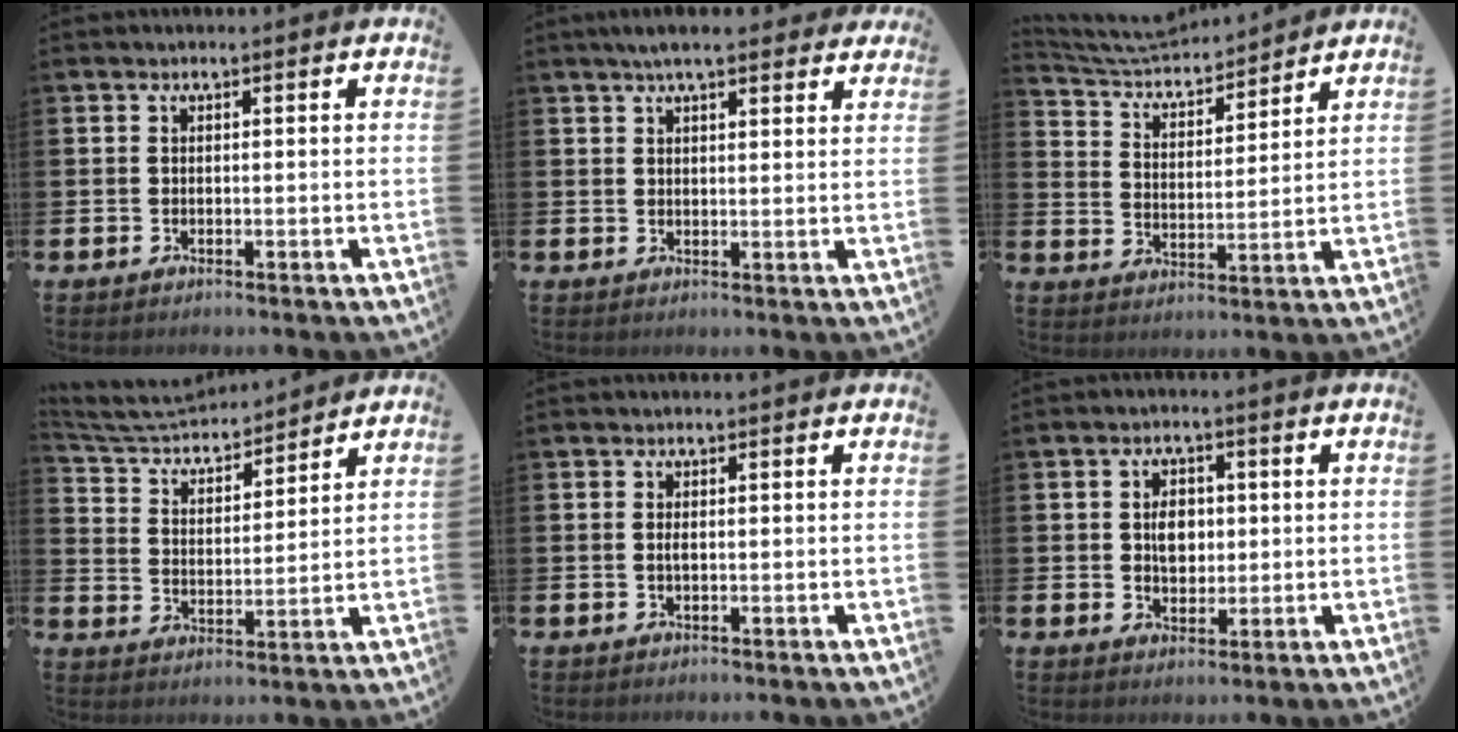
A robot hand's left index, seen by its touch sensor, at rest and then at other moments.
{"total": 4.4, "force": [3.9, 1.0, 1.9], "torque": [-0.043, -0.009, 0.070]}
{"total": 5.9, "force": [5.7, 1.3, 0.9], "torque": [-0.046, -0.045, 0.095]}
{"total": 6.2, "force": [6.0, 1.4, 0.9], "torque": [-0.047, -0.045, 0.101]}
{"total": 0.7, "force": [0.0, 0.2, 0.7], "torque": [-0.008, -0.002, -0.001]}
{"total": 3.9, "force": [0.6, 2.8, 2.6], "torque": [-0.035, 0.003, 0.003]}